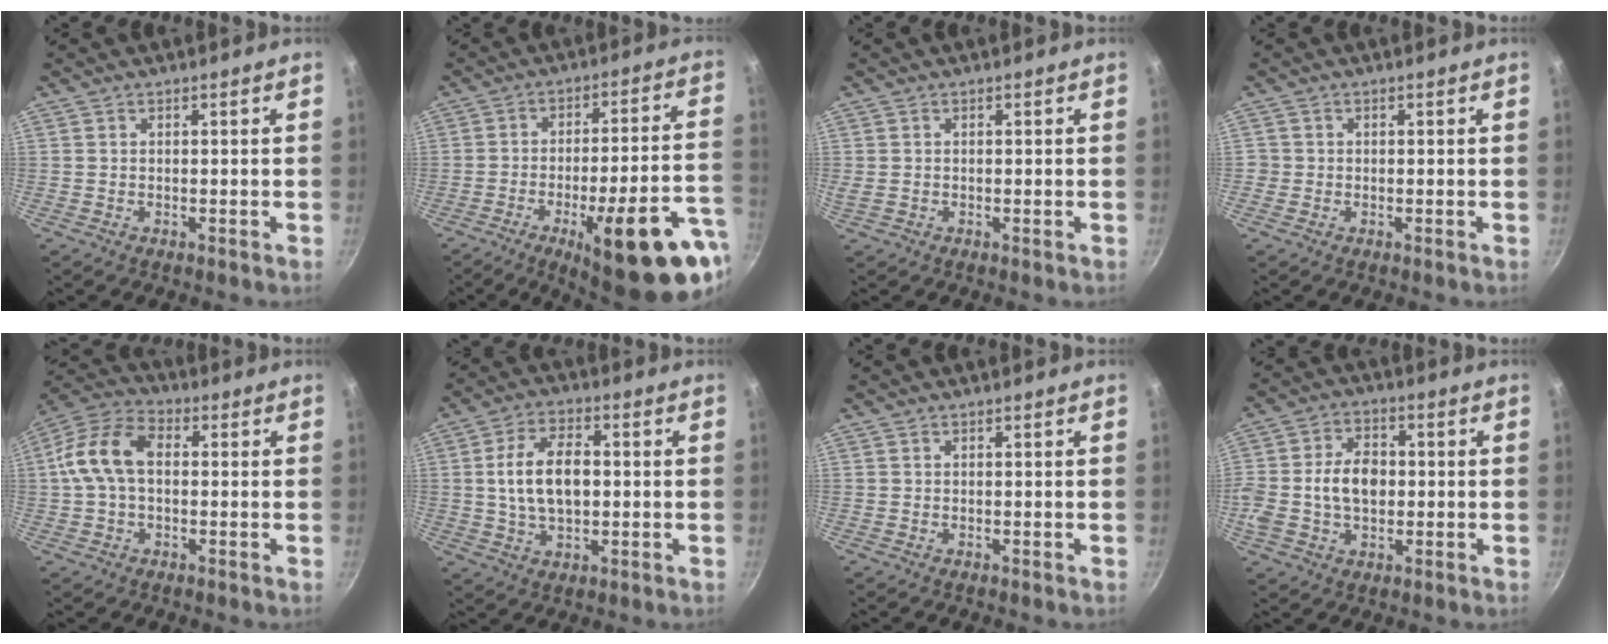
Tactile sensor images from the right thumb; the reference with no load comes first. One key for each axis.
{"total": 24.7, "fx": -9.8, "fy": 6.2, "fz": 21.8, "tx": -0.240, "ty": 0.038, "tz": -0.126}
{"total": 1.8, "fx": -0.2, "fy": 1.3, "fz": 1.2, "tx": -0.038, "ty": 0.003, "tz": -0.002}
{"total": 1.4, "fx": -0.3, "fy": 1.4, "fz": 0.1, "tx": 0.008, "ty": 0.006, "tz": -0.008}
{"total": 11.8, "fx": 0.8, "fy": 7.5, "fz": 9.1, "tx": -0.184, "ty": 0.035, "tz": 0.005}
{"total": 11.1, "fx": 0.6, "fy": 6.3, "fz": 9.1, "tx": -0.159, "ty": 0.011, "tz": 0.012}
{"total": 0.0}
{"total": 9.0, "fx": -0.3, "fy": 6.1, "fz": 6.6, "tx": -0.123, "ty": 0.020, "tz": -0.005}